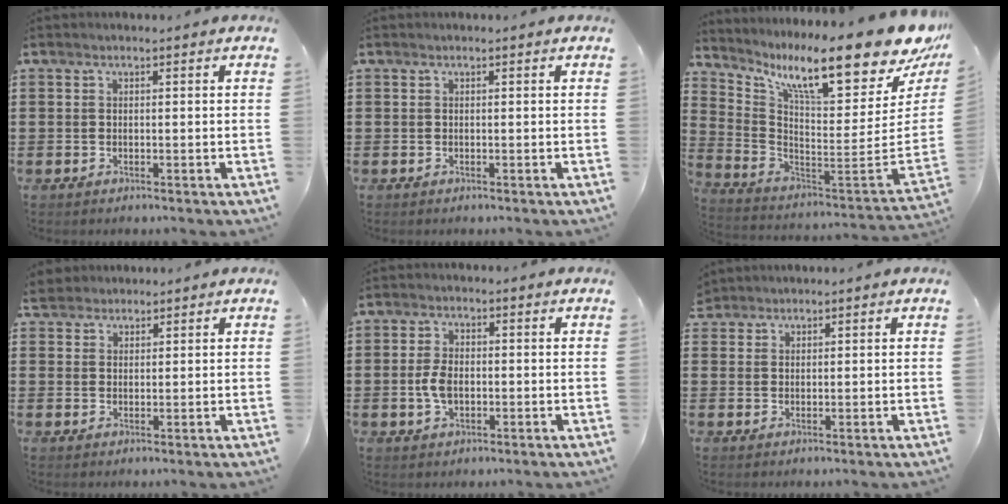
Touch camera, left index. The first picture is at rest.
{"total": 0.0}
{"total": 14.6, "force": [9.8, 1.6, 10.7], "torque": [-0.189, -0.089, 0.154]}
{"total": 2.5, "force": [2.2, 1.2, 0.0], "torque": [-0.011, 0.007, 0.042]}
{"total": 4.1, "force": [-0.5, 2.3, 3.4], "torque": [-0.086, -0.003, -0.015]}
{"total": 1.7, "force": [1.5, 0.6, 0.0], "torque": [-0.005, 0.002, 0.032]}